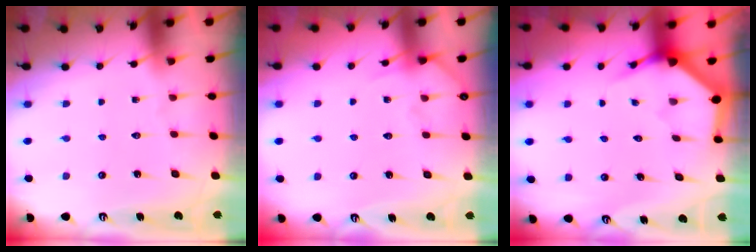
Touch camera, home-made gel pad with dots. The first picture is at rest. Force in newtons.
{"total": 6.0, "press": 5.9, "slide": 0.7}
{"total": 3.6, "press": 3.6, "slide": 0.1}